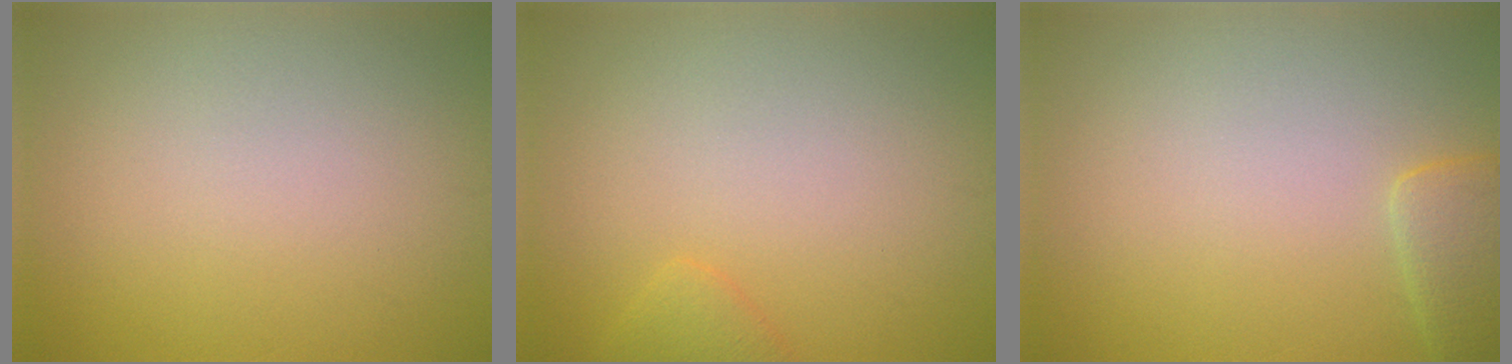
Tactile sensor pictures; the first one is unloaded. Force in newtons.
{"total": 1.3, "press": 1.3, "slide": 0.1}
{"total": 2.3, "press": 2.3, "slide": 0.2}